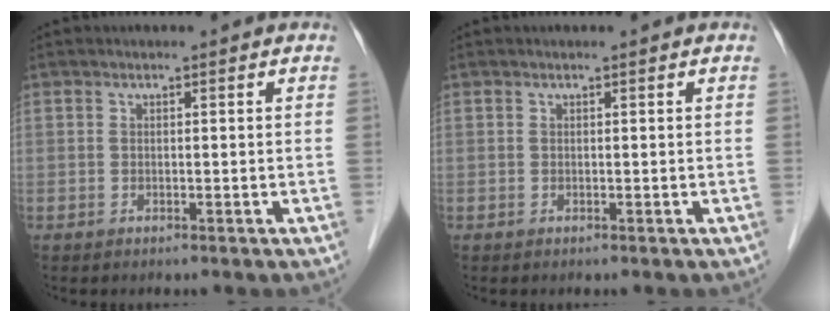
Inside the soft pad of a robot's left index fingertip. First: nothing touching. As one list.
[{"total": 0.0}]